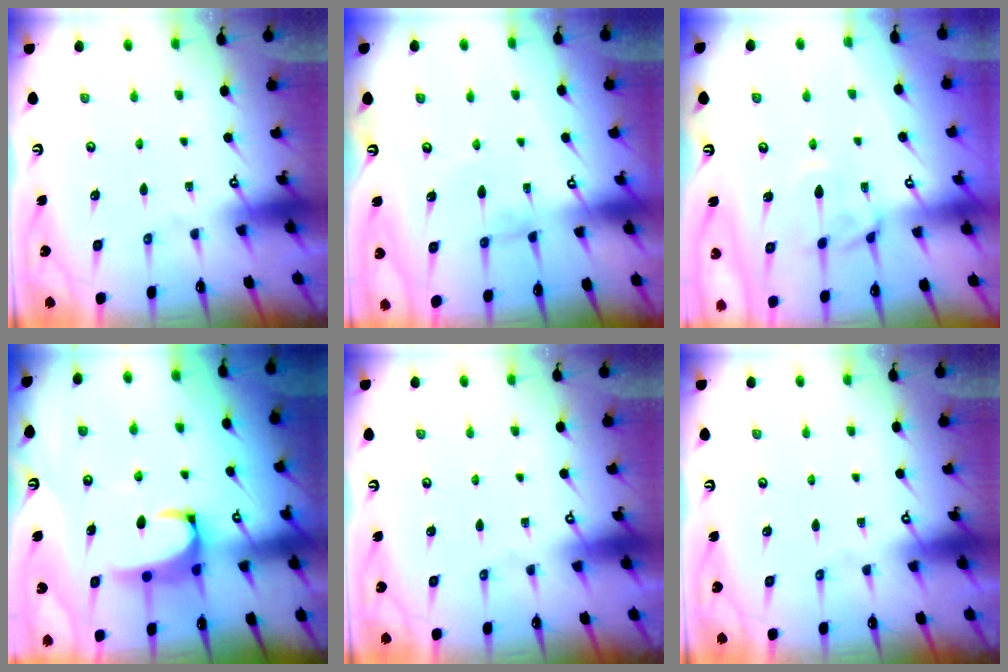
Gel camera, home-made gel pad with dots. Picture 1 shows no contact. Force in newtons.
{"total": 0.0}
{"total": 1.6, "press": 1.4, "slide": 0.8}
{"total": 2.3, "press": 2.1, "slide": 1.0}
{"total": 0.0}
{"total": 0.0}